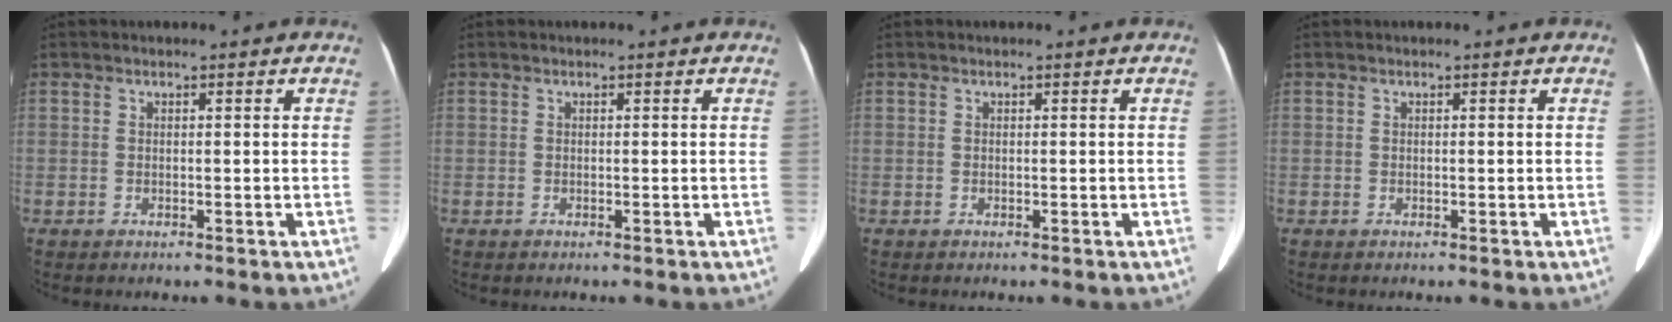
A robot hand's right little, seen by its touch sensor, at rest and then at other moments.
{"total": 0.0}
{"total": 0.0}
{"total": 0.0}